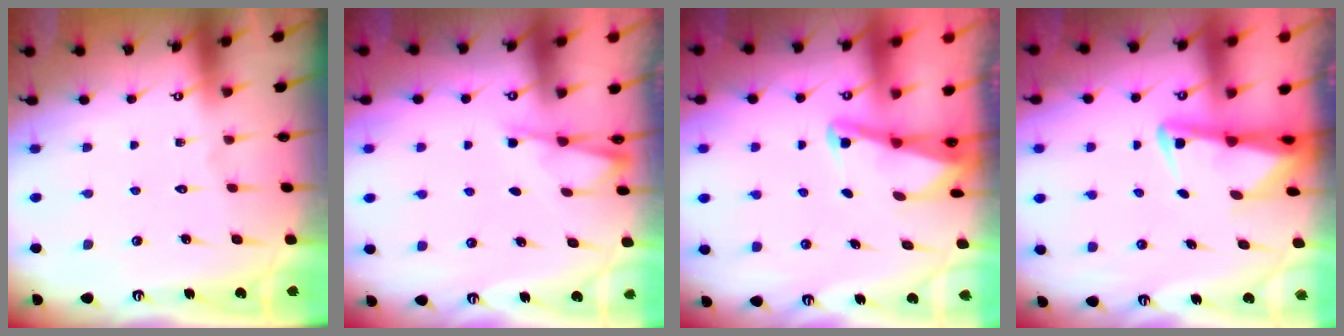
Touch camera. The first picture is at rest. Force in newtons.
{"total": 1.9, "press": 1.8, "slide": 0.4}
{"total": 2.3, "press": 2.2, "slide": 0.4}
{"total": 2.8, "press": 2.7, "slide": 0.6}